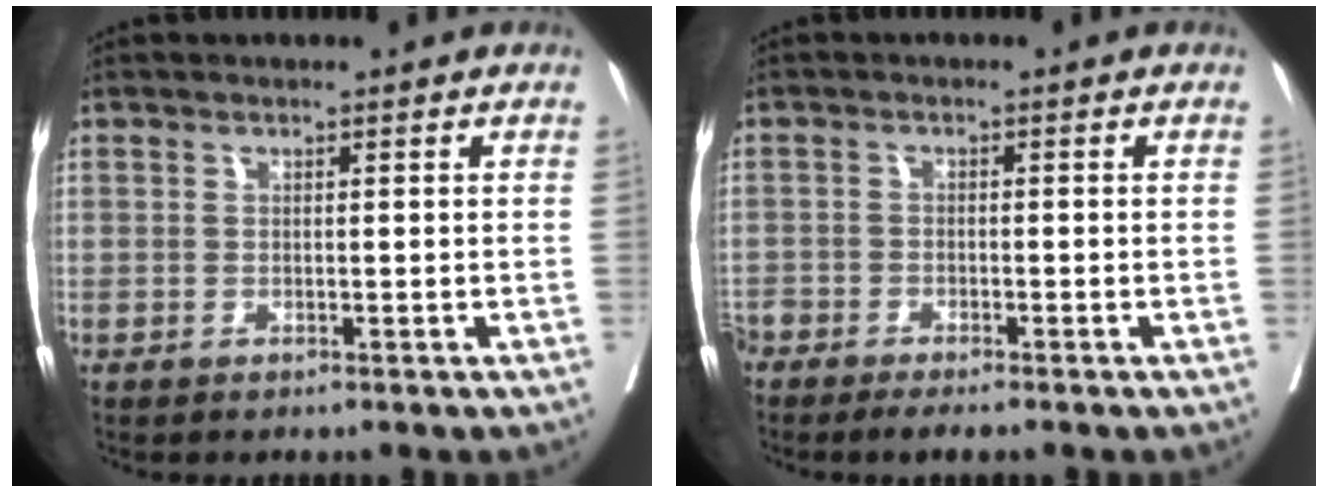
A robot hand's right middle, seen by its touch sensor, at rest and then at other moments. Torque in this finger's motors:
{"motor_torque": [0.92, -0.93, 0.19, 0.07]}